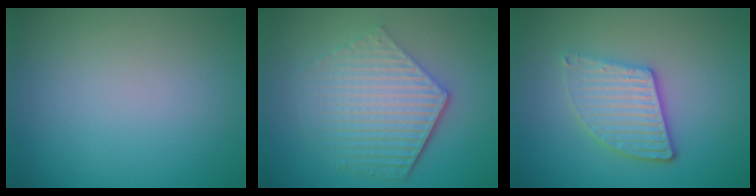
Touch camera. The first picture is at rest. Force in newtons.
{"total": 6.1, "press": 4.5, "slide": 4.2}
{"total": 4.1, "press": 3.3, "slide": 2.4}